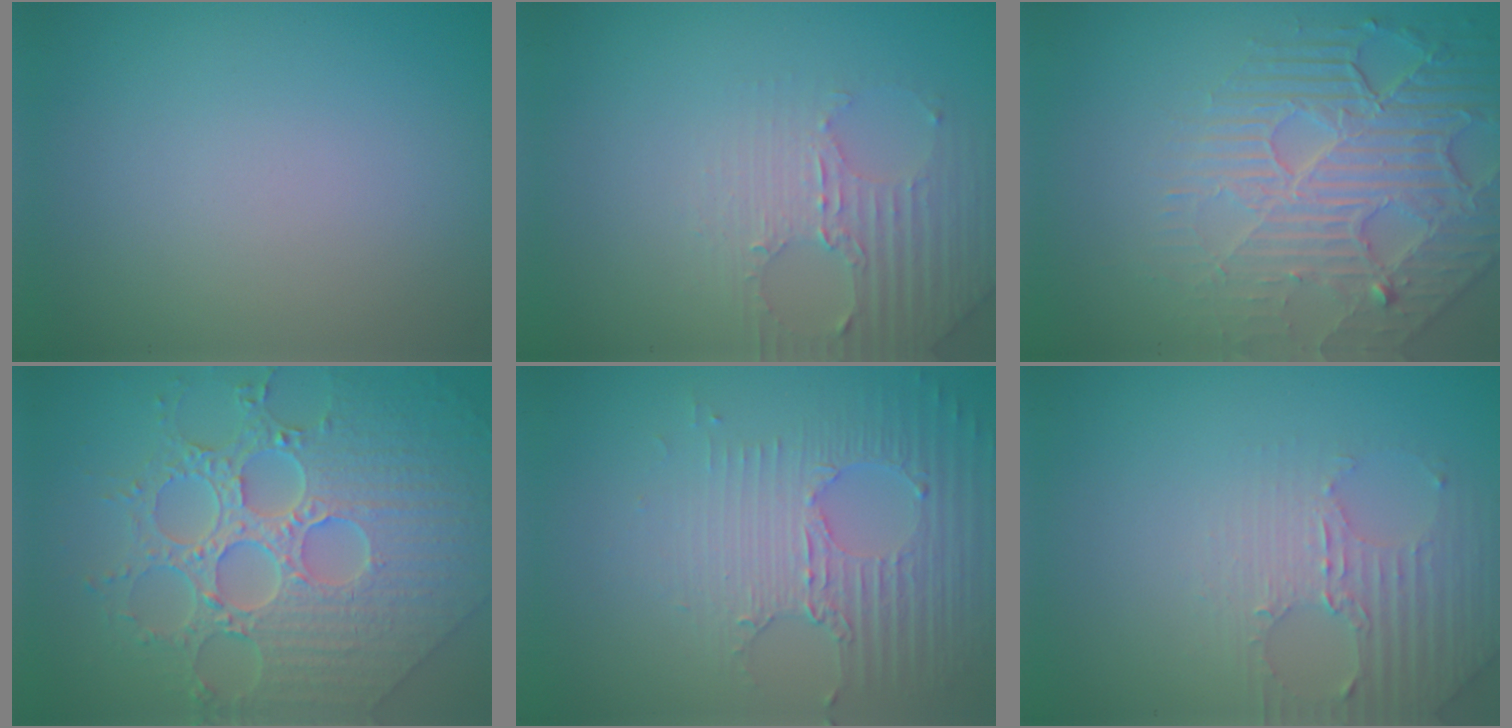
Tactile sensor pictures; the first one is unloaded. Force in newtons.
{"total": 3.5, "press": 3.4, "slide": 0.8}
{"total": 6.1, "press": 5.0, "slide": 3.6}
{"total": 9.4, "press": 7.0, "slide": 6.3}
{"total": 5.3, "press": 3.3, "slide": 4.1}
{"total": 3.5, "press": 3.4, "slide": 0.8}